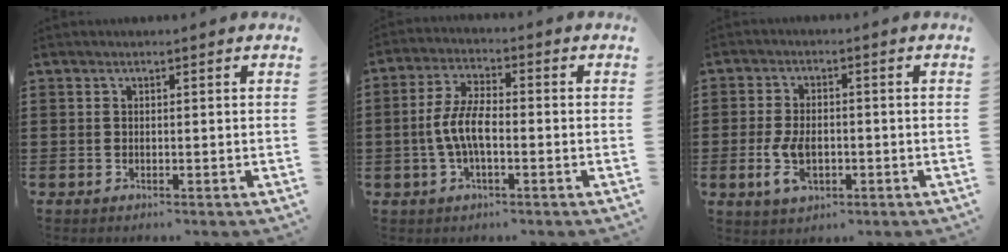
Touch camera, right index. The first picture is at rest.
{"total": 6.2, "force": [-1.3, 2.4, 5.6], "torque": [-0.133, -0.004, -0.033]}
{"total": 5.4, "force": [-1.3, 2.9, 4.3], "torque": [-0.105, -0.006, -0.027]}